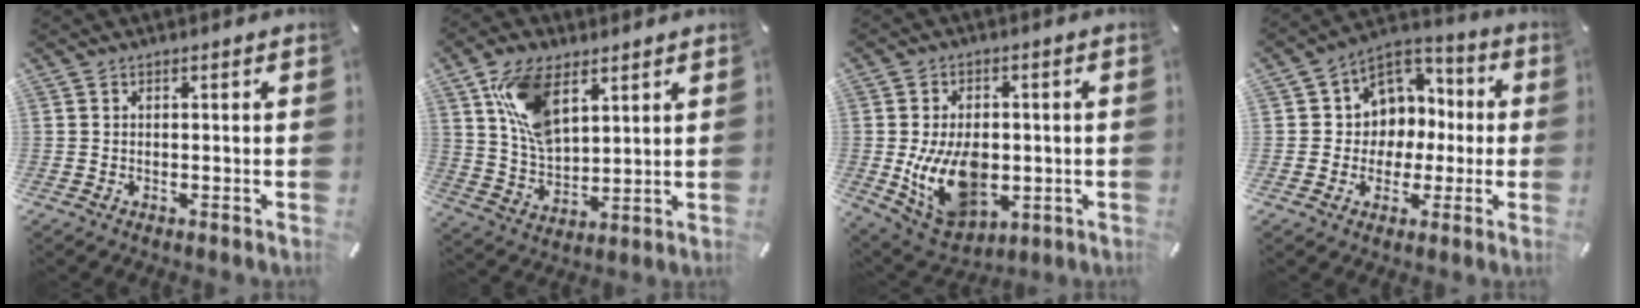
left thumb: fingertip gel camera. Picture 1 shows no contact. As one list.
[{"total": 13.0, "force": [6.6, 7.5, 8.4], "torque": [-0.187, -0.013, 0.122]}, {"total": 14.4, "force": [-1.6, 10.0, 10.3], "torque": [-0.203, -0.004, -0.026]}, {"total": 9.1, "force": [-0.2, 9.0, 1.3], "torque": [-0.019, -0.003, 0.004]}]